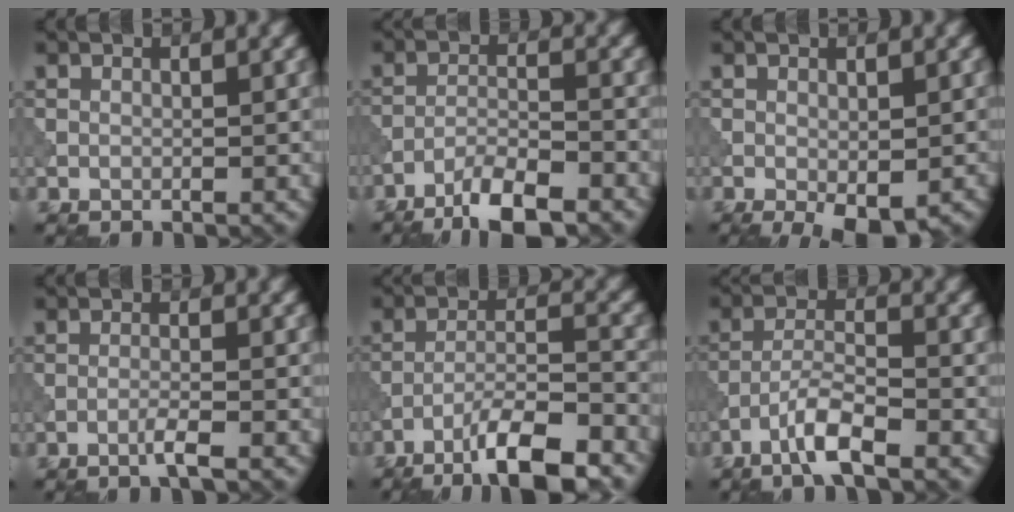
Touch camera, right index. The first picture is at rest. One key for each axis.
{"total": 5.6, "fx": -4.3, "fy": 1.0, "fz": 3.4, "tx": -0.062, "ty": 0.001, "tz": -0.081}
{"total": 3.7, "fx": -1.5, "fy": 1.5, "fz": 3.0, "tx": -0.044, "ty": -0.010, "tz": -0.017}
{"total": 1.7, "fx": -0.9, "fy": 0.1, "fz": 1.4, "tx": -0.020, "ty": 0.009, "tz": -0.027}
{"total": 8.0, "fx": -5.6, "fy": 1.4, "fz": 5.6, "tx": -0.091, "ty": 0.007, "tz": -0.099}
{"total": 3.8, "fx": -2.5, "fy": 0.5, "fz": 2.9, "tx": -0.057, "ty": 0.009, "tz": -0.059}